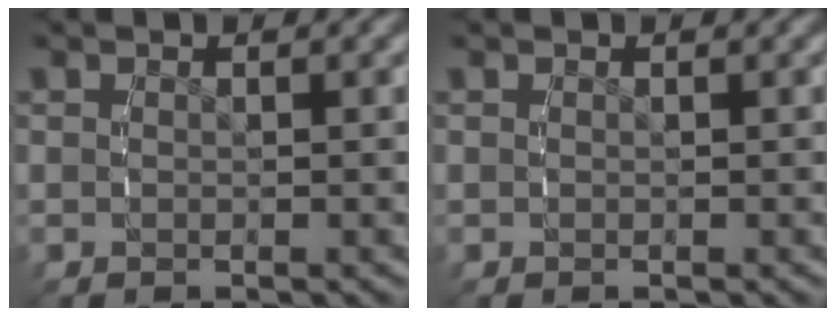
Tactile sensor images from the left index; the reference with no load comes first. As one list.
[{"total": 0.0}]